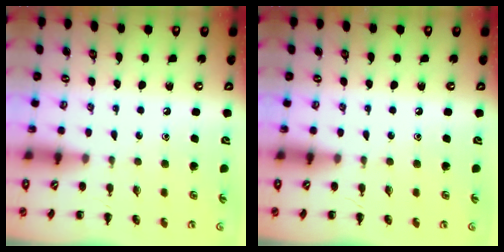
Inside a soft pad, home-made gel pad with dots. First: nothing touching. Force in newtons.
{"total": 0.0}